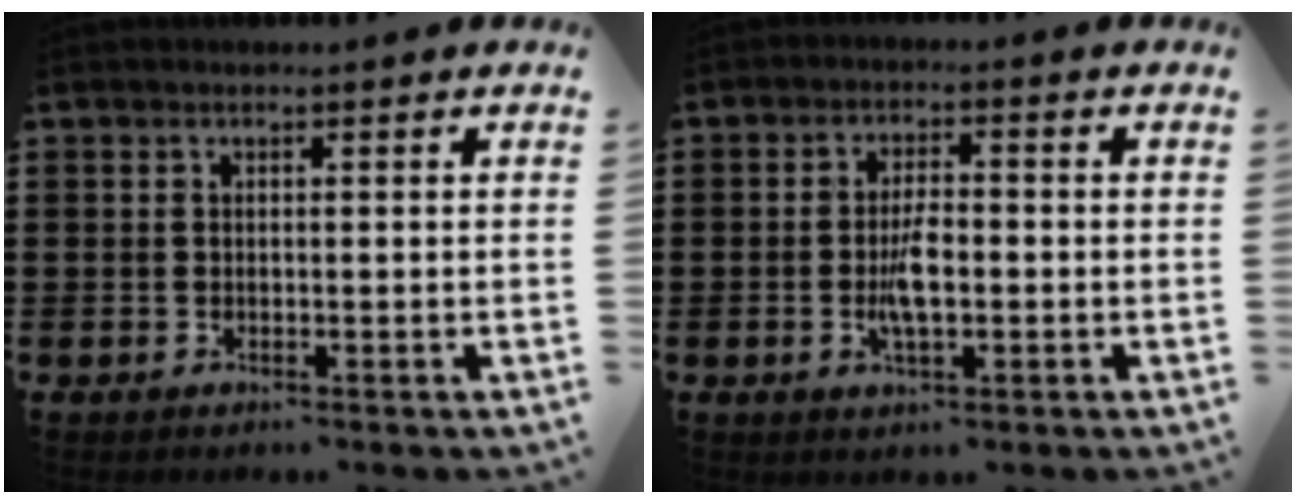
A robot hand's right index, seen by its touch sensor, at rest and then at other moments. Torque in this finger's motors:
{"motor_torque": [2.14, 0.00, 0.54, 0.17]}